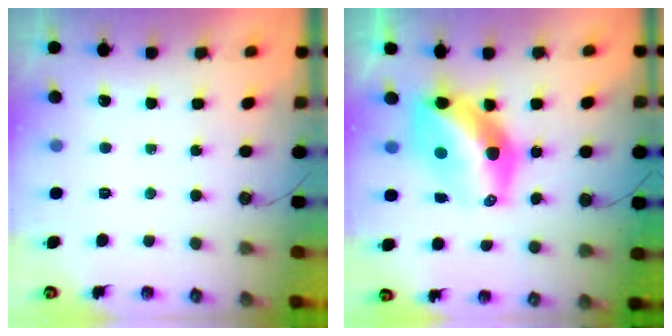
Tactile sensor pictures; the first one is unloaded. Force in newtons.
{"total": 13.7, "press": 13.6, "slide": 1.3}